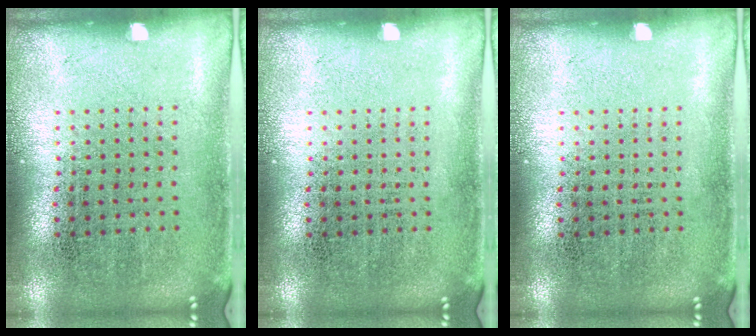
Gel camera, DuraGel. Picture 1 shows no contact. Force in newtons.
{"total": 0.0}
{"total": 0.0}